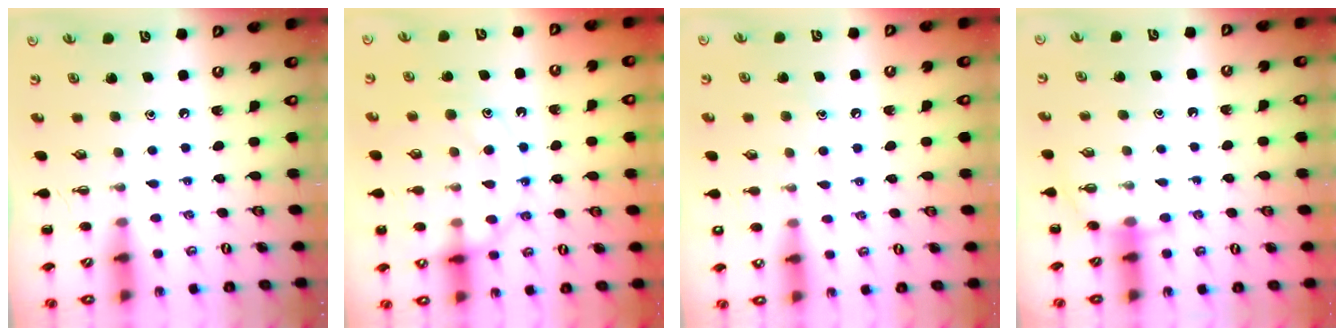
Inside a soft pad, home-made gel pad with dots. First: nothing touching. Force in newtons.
{"total": 11.8, "press": 11.8, "slide": 0.9}
{"total": 7.1, "press": 7.0, "slide": 1.2}
{"total": 5.9, "press": 5.8, "slide": 1.4}